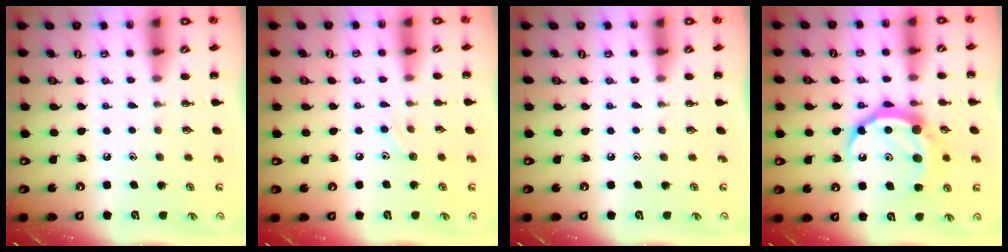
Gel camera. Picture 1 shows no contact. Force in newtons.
{"total": 6.1, "press": 5.8, "slide": 1.8}
{"total": 0.0}
{"total": 14.6, "press": 14.6, "slide": 1.0}